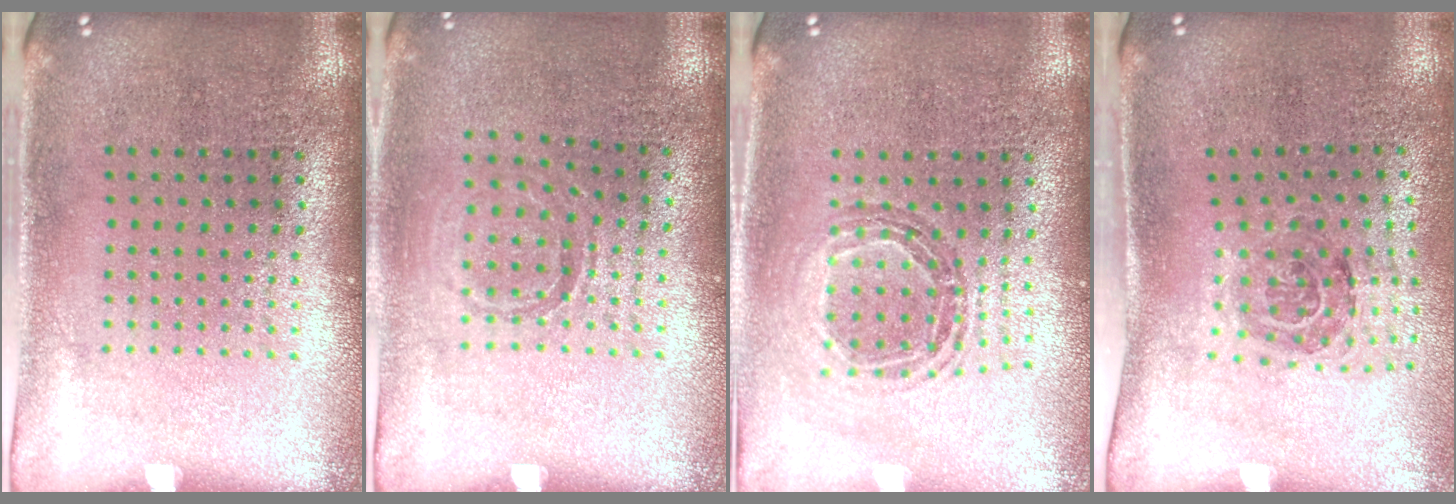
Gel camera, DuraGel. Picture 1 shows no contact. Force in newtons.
{"total": 0.9, "press": 0.9, "slide": 0.2}
{"total": 0.9, "press": 0.9, "slide": 0.2}
{"total": 1.3, "press": 1.1, "slide": 0.7}